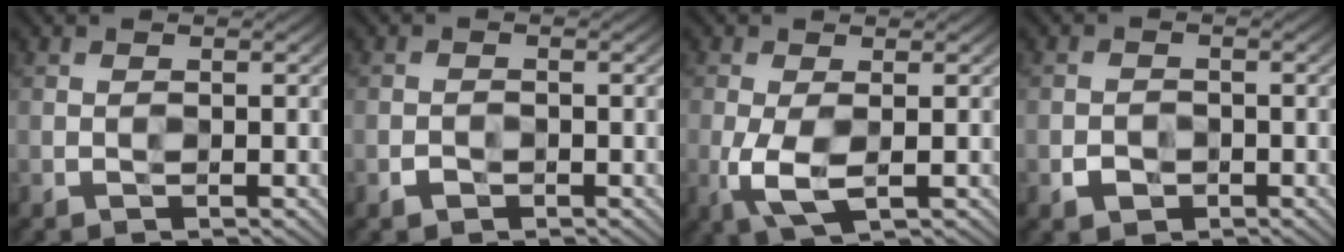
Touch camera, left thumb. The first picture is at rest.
{"total": 1.1, "force": [-1.0, 0.4, -0.1], "torque": [0.002, -0.003, -0.019]}
{"total": 4.2, "force": [-1.1, 1.6, 3.7], "torque": [-0.099, -0.005, -0.021]}
{"total": 1.4, "force": [-1.1, 0.9, -0.1], "torque": [0.001, -0.003, -0.023]}